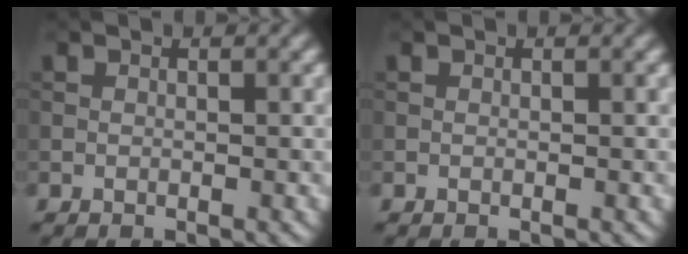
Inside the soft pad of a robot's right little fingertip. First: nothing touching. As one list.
[{"total": 0.0}]